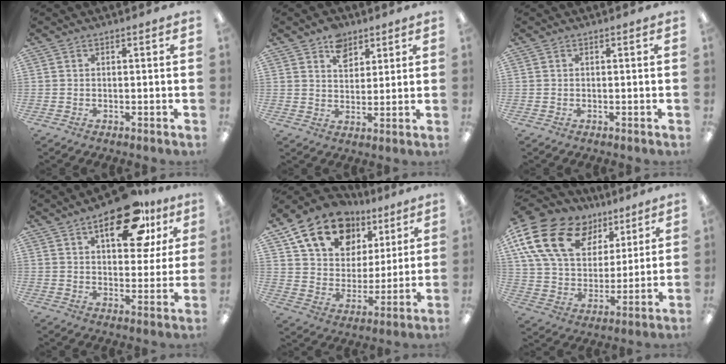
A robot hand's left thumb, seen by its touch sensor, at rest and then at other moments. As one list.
[{"total": 7.1, "force": [4.6, 4.9, 2.1], "torque": [-0.021, -0.016, 0.082]}, {"total": 0.0}, {"total": 17.5, "force": [10.0, 8.6, 11.5], "torque": [-0.150, -0.040, 0.160]}, {"total": 17.8, "force": [11.1, 12.1, 6.9], "torque": [-0.121, -0.058, 0.208]}, {"total": 20.8, "force": [10.3, 13.8, 11.6], "torque": [-0.242, -0.035, 0.191]}]